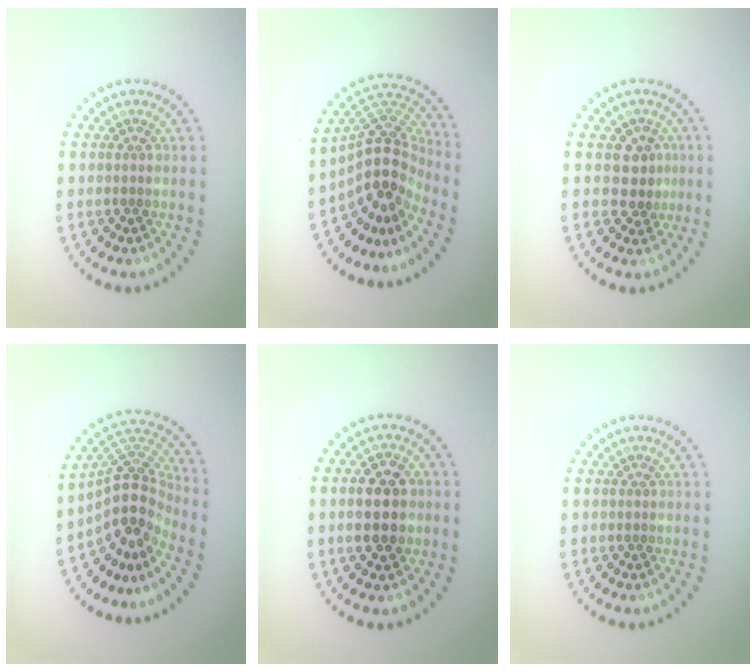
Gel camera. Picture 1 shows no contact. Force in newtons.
{"total": 5.0, "press": 3.6, "slide": 3.5}
{"total": 2.4, "press": 2.1, "slide": 1.1}
{"total": 5.1, "press": 3.7, "slide": 3.6}
{"total": 5.0, "press": 5.0, "slide": 0.3}
{"total": 0.0}